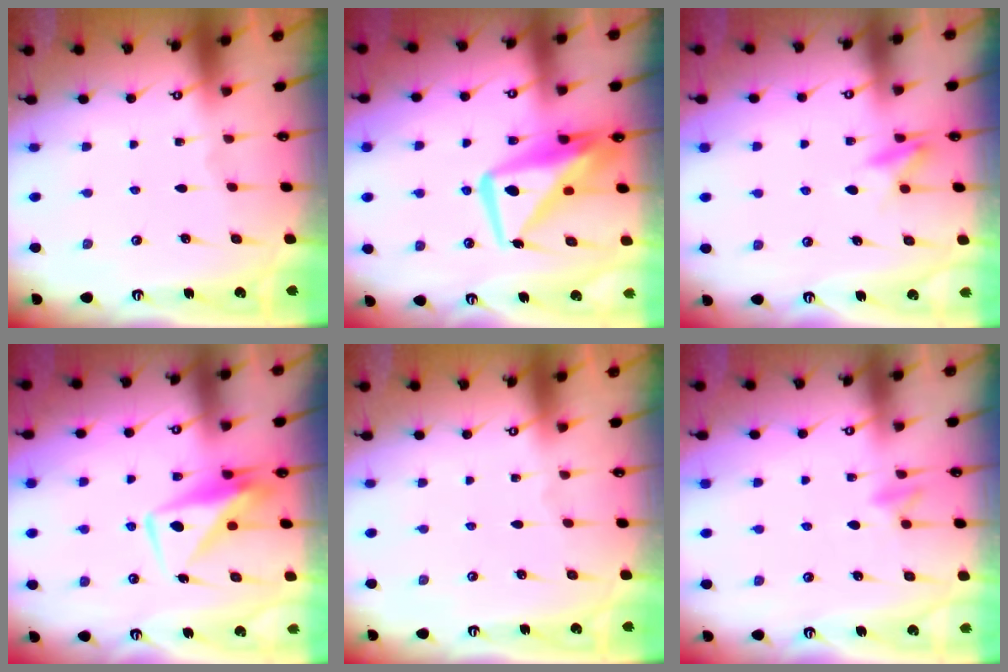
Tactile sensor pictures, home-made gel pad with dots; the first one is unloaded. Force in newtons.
{"total": 12.5, "press": 12.4, "slide": 1.4}
{"total": 8.4, "press": 8.2, "slide": 1.4}
{"total": 8.8, "press": 8.8, "slide": 0.9}
{"total": 0.0}
{"total": 4.9, "press": 4.8, "slide": 0.9}